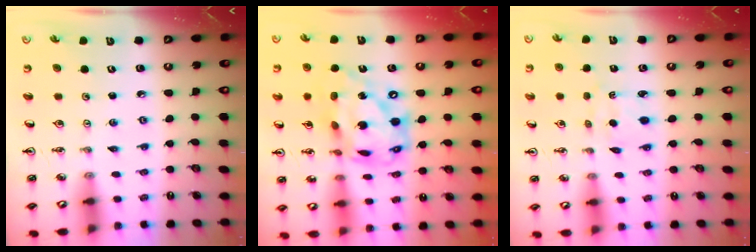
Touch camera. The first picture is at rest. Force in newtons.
{"total": 20.3, "press": 20.2, "slide": 1.6}
{"total": 2.5, "press": 2.5, "slide": 0.3}